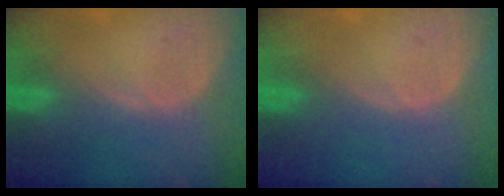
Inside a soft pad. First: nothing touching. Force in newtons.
{"total": 0.0}